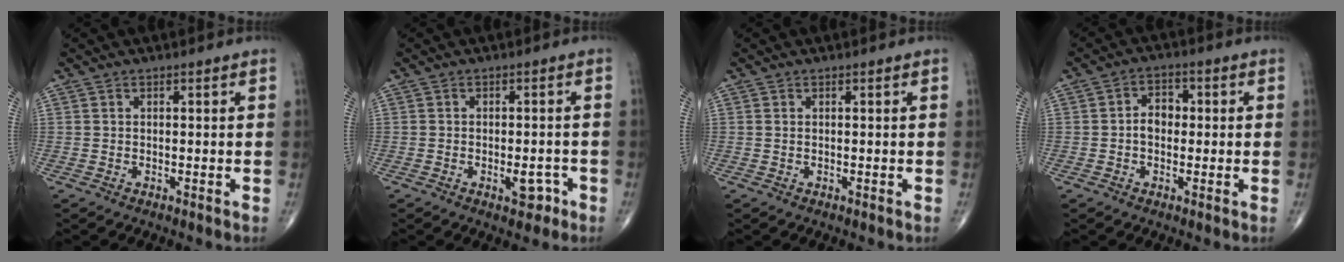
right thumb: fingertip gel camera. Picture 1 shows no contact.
{"total": 3.3, "force": [-1.5, 1.6, 2.5], "torque": [-0.022, 0.007, -0.017]}
{"total": 0.0}
{"total": 4.4, "force": [-0.2, 3.3, 2.9], "torque": [-0.033, 0.018, -0.012]}